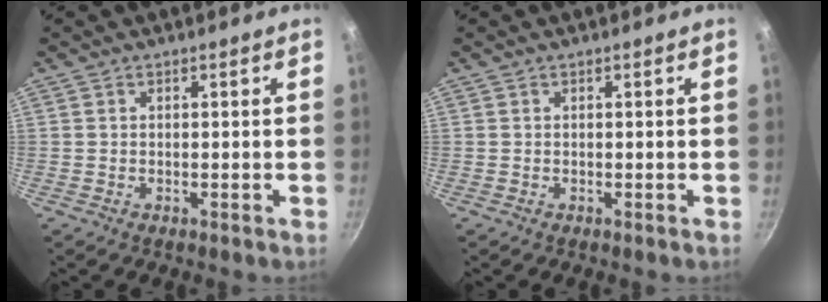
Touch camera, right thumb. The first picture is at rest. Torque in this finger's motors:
{"motor_torque": [-0.01, 0.00, 0.07, -0.08, 0.03]}